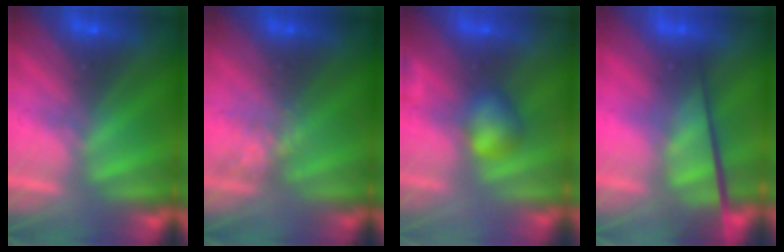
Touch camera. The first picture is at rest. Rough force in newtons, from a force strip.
{"total": 2.2}
{"total": 2.7}
{"total": 3.7}